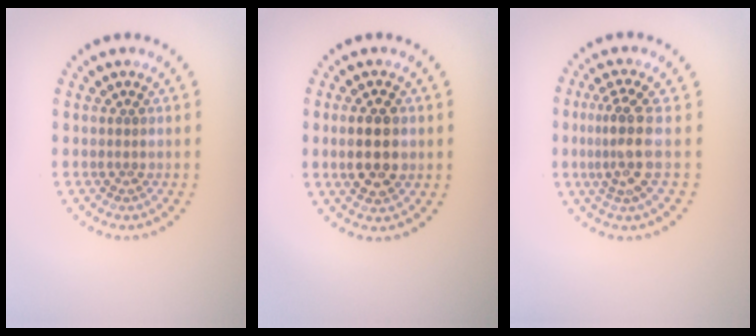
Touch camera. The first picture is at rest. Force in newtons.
{"total": 4.3, "press": 4.3, "slide": 0.3}
{"total": 3.2, "press": 2.5, "slide": 2.1}